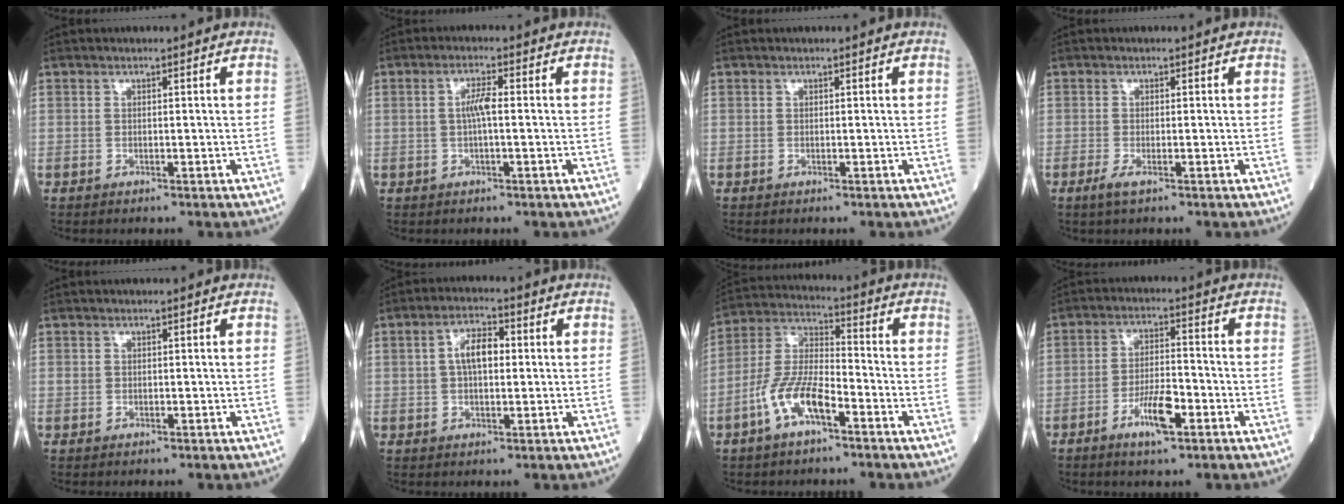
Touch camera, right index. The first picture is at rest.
{"total": 3.0, "force": [0.0, 0.4, 3.0], "torque": [-0.060, 0.005, 0.000]}
{"total": 0.0}
{"total": 1.7, "force": [-1.0, 0.3, 1.4], "torque": [-0.029, -0.004, -0.019]}
{"total": 0.5, "force": [0.1, 0.5, 0.1], "torque": [0.003, 0.005, 0.000]}
{"total": 5.3, "force": [0.6, 2.4, 4.7], "torque": [-0.090, 0.014, 0.008]}
{"total": 9.7, "force": [-4.9, 3.1, 7.8], "torque": [-0.170, 0.009, -0.097]}
{"total": 6.5, "force": [-3.3, 1.5, 5.4], "torque": [-0.102, -0.001, -0.058]}